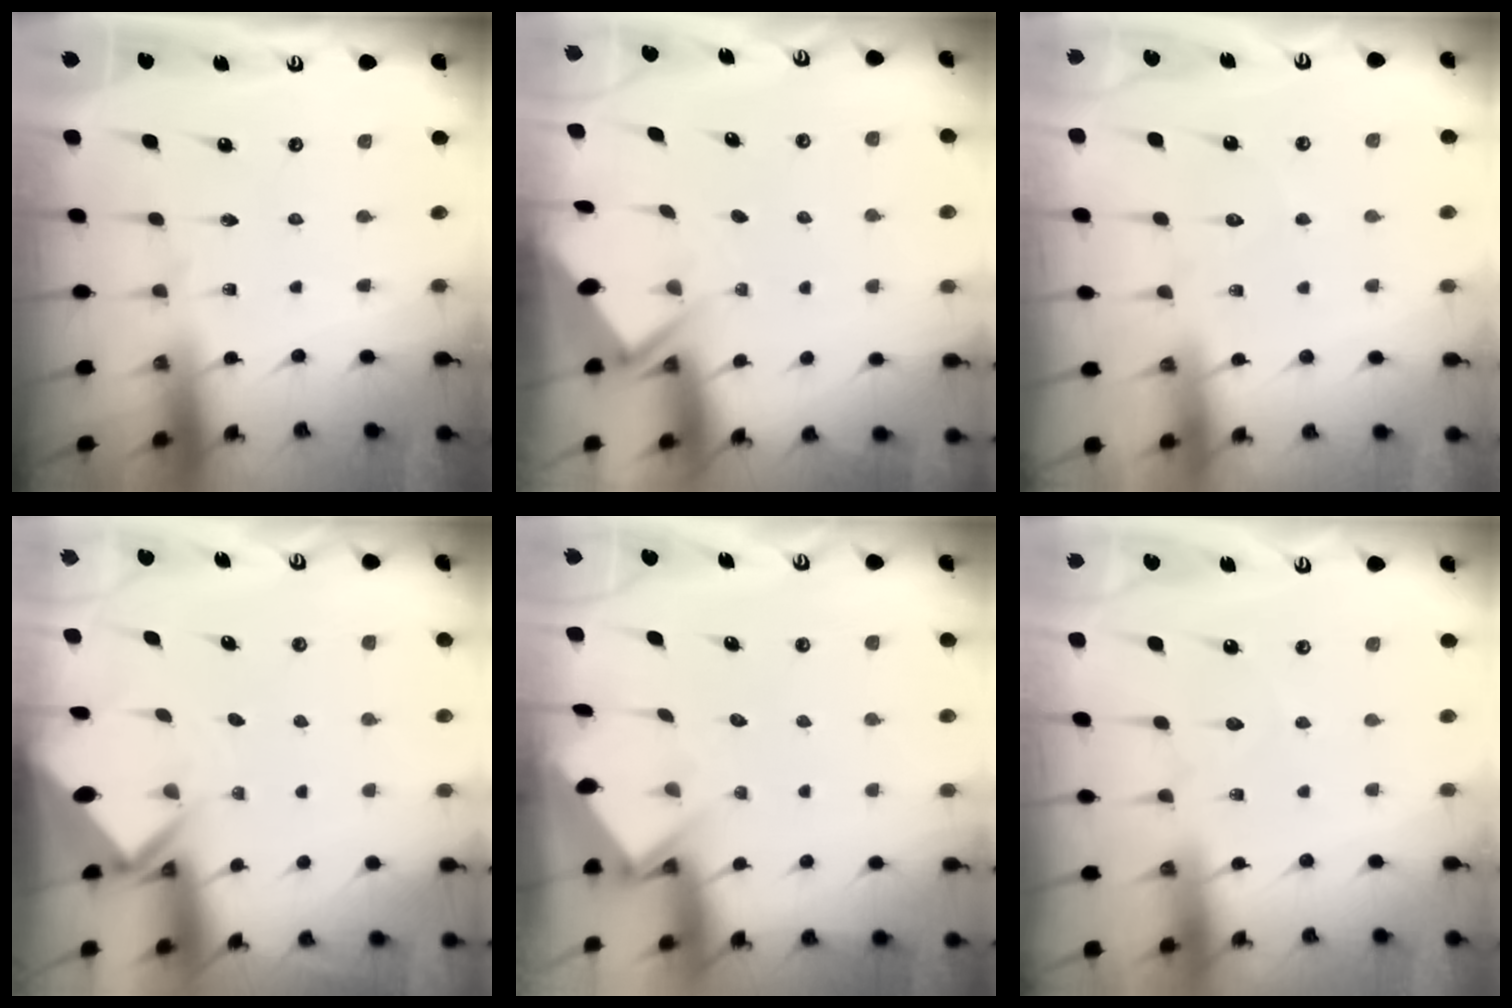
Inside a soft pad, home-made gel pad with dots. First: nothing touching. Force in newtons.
{"total": 2.8, "press": 2.8, "slide": 0.4}
{"total": 4.1, "press": 4.1, "slide": 0.5}
{"total": 3.5, "press": 3.5, "slide": 0.2}
{"total": 3.9, "press": 3.9, "slide": 0.3}
{"total": 3.5, "press": 3.4, "slide": 0.5}